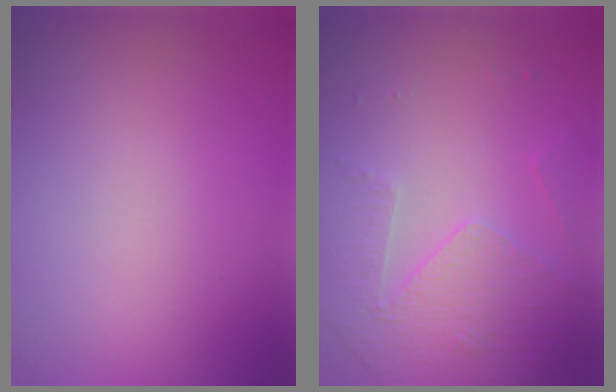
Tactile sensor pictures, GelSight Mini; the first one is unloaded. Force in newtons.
{"total": 4.9, "press": 3.4, "slide": 3.4}